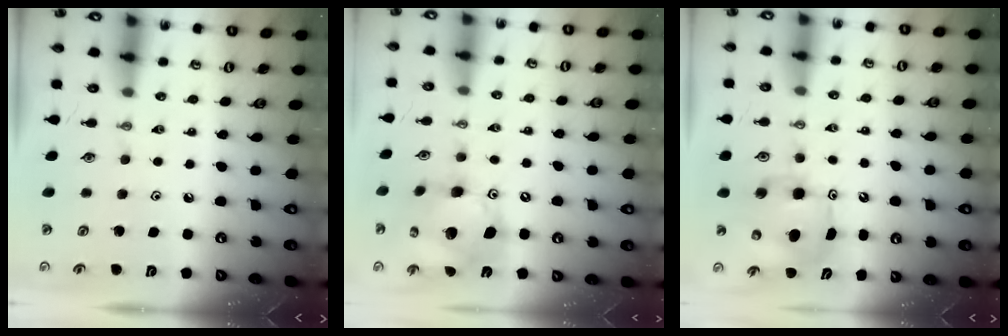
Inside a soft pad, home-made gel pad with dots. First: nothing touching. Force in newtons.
{"total": 15.9, "press": 15.7, "slide": 2.5}
{"total": 9.6, "press": 9.4, "slide": 1.9}